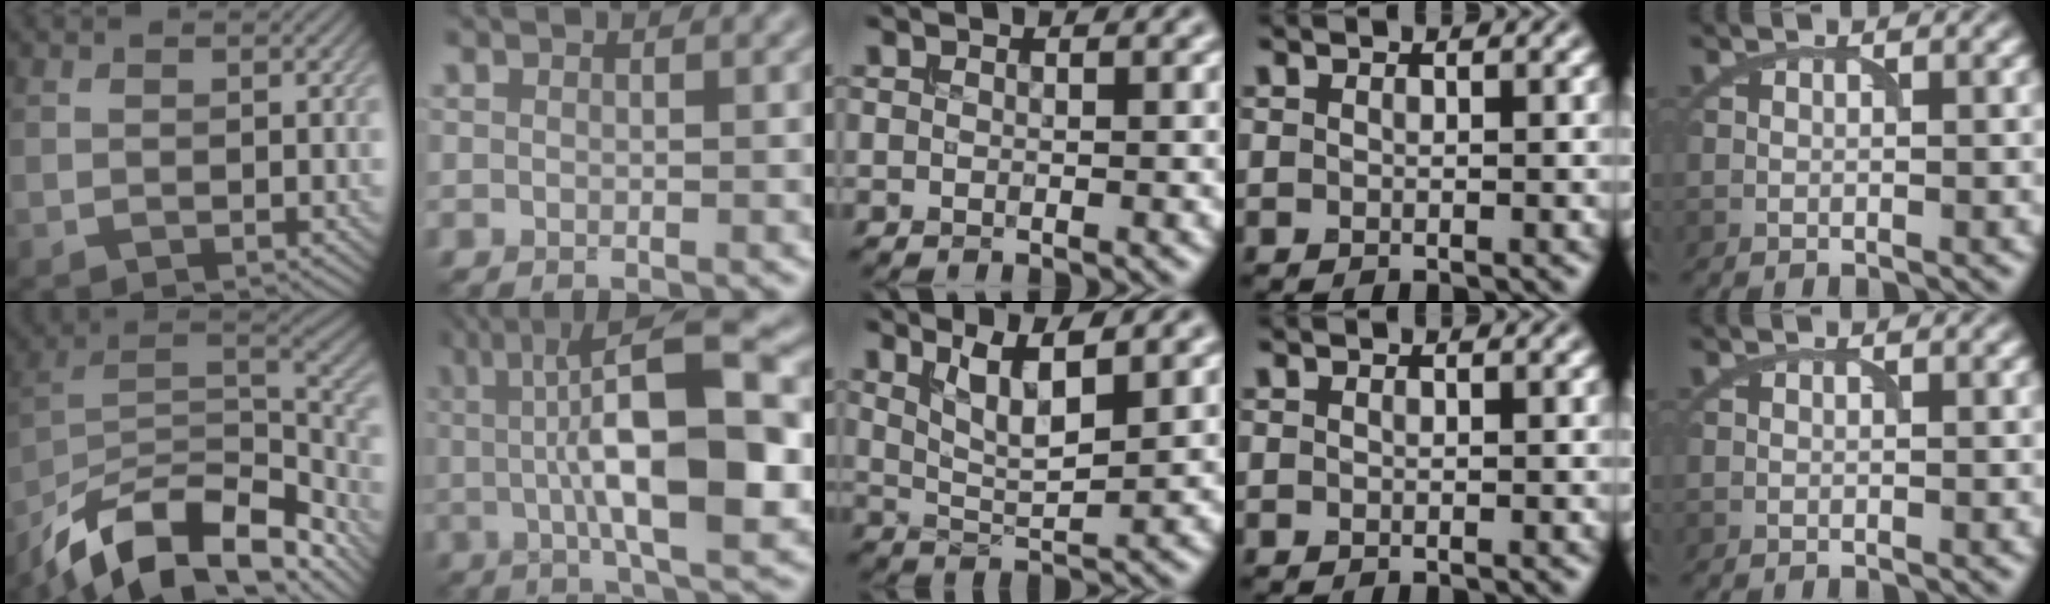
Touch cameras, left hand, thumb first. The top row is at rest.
{"thumb": {"total": 15.1, "force": [-10.4, 6.7, 8.6], "torque": [-0.206, -0.010, -0.180]}, "index": {"total": 13.3, "force": [0.9, 3.8, 12.7], "torque": [-0.183, 0.016, 0.006]}, "middle": {"total": 4.0, "force": [2.1, 1.1, 3.2], "torque": [-0.063, -0.006, 0.041]}}